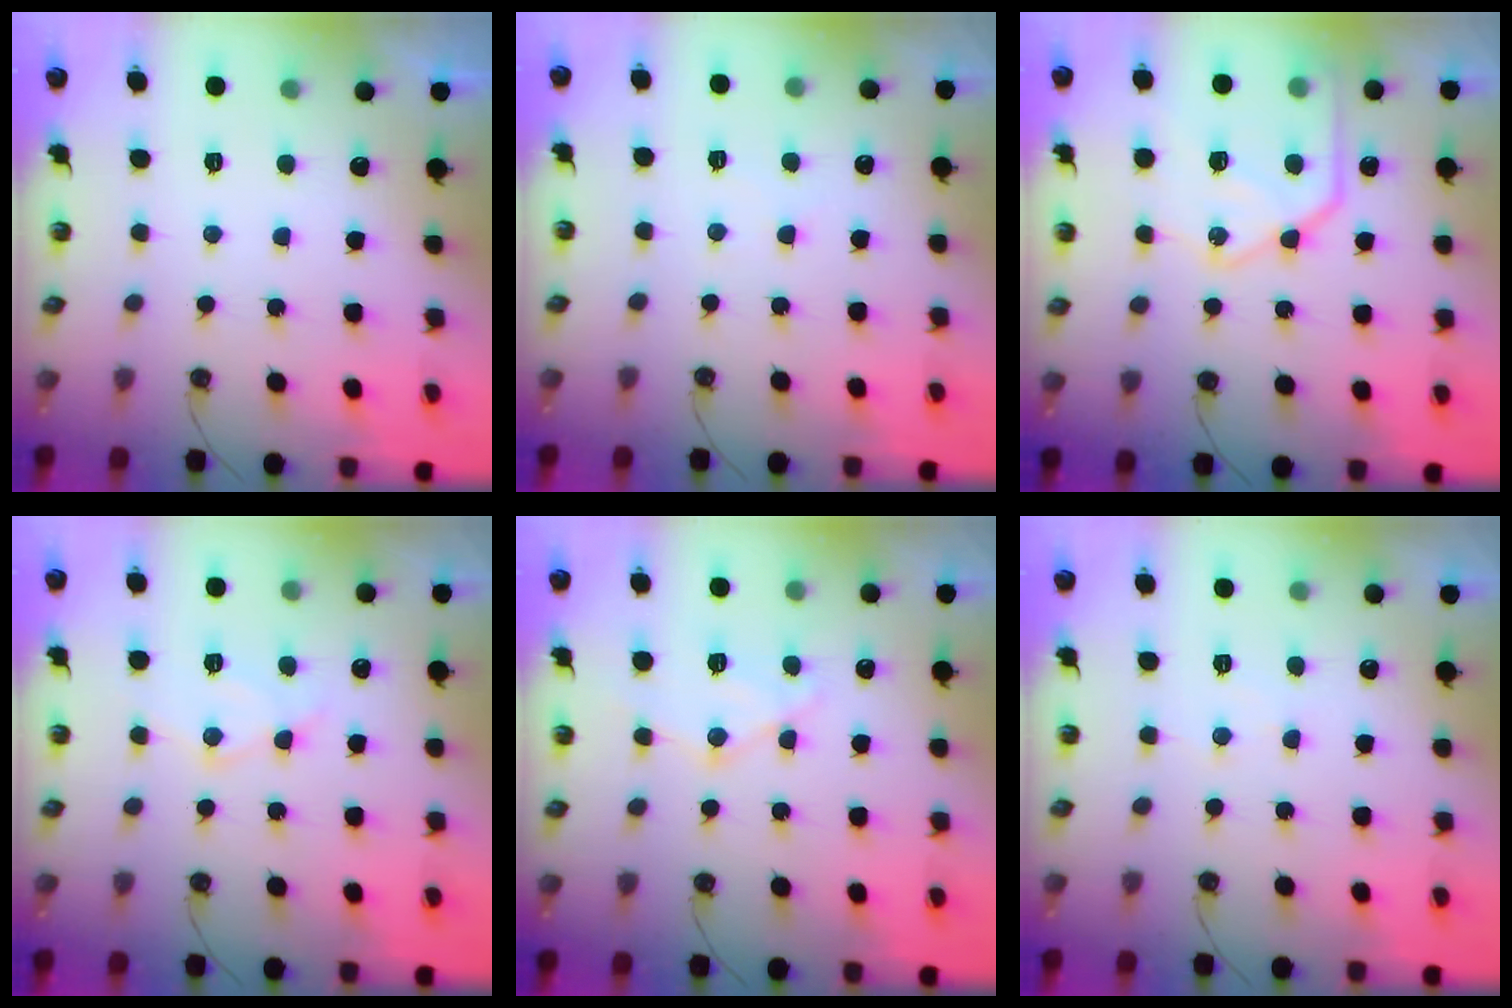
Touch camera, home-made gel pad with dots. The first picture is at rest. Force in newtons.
{"total": 2.5, "press": 2.5, "slide": 0.4}
{"total": 16.5, "press": 16.4, "slide": 1.6}
{"total": 9.0, "press": 9.0, "slide": 0.7}
{"total": 12.8, "press": 12.7, "slide": 1.4}
{"total": 4.1, "press": 4.0, "slide": 0.7}